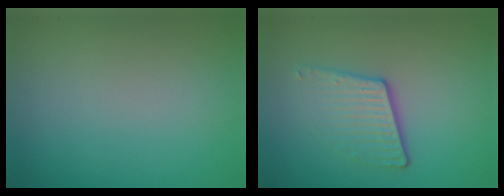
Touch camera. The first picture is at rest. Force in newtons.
{"total": 4.0, "press": 2.7, "slide": 3.0}